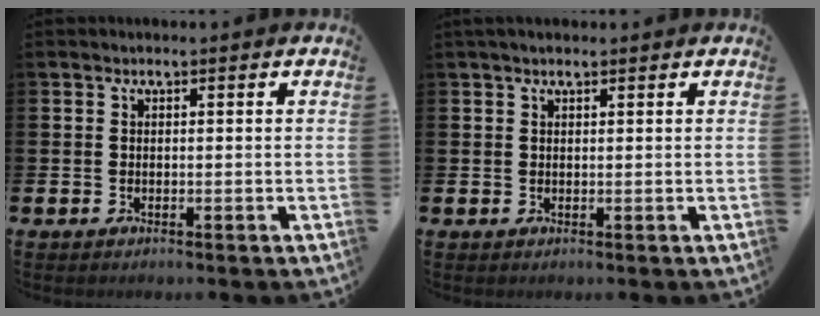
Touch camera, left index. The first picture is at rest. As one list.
[{"total": 1.2, "force": [1.0, 0.4, 0.6], "torque": [0.000, -0.002, 0.014]}]